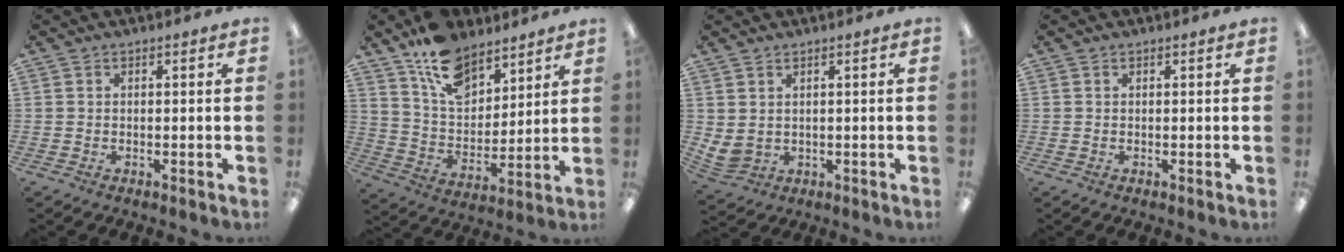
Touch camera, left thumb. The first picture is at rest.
{"total": 14.5, "force": [10.7, 7.6, 6.1], "torque": [-0.116, -0.057, 0.202]}
{"total": 3.6, "force": [1.5, 2.7, 1.8], "torque": [-0.050, -0.008, 0.029]}
{"total": 0.0}